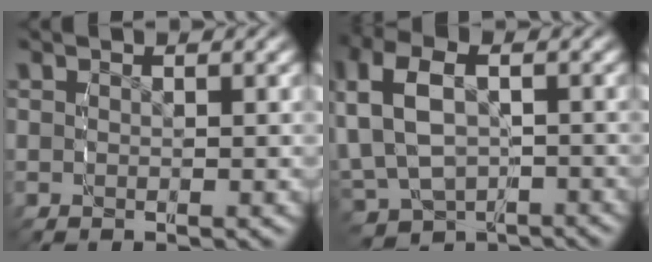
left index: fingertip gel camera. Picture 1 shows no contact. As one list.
[{"total": 8.3, "force": [-1.1, 6.6, 5.0], "torque": [-0.119, -0.032, -0.001]}]